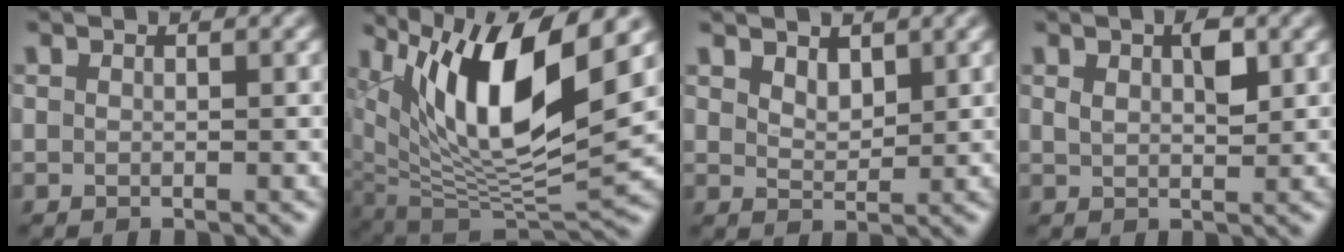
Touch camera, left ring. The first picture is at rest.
{"total": 12.7, "force": [5.4, 4.1, 10.7], "torque": [-0.192, -0.002, 0.101]}
{"total": 1.9, "force": [1.3, 1.0, 1.0], "torque": [-0.021, -0.003, 0.028]}
{"total": 2.5, "force": [1.0, 1.2, 2.0], "torque": [-0.036, 0.002, 0.019]}